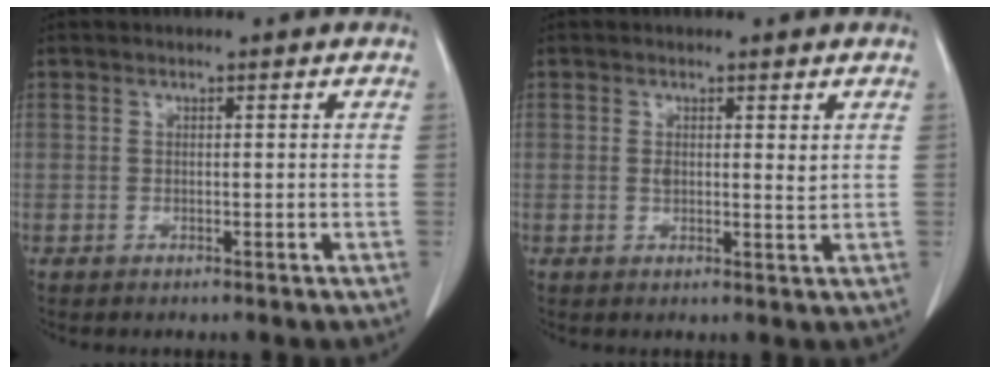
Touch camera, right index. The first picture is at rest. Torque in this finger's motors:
{"motor_torque": [-0.04, 0.15, 0.00, 0.00]}